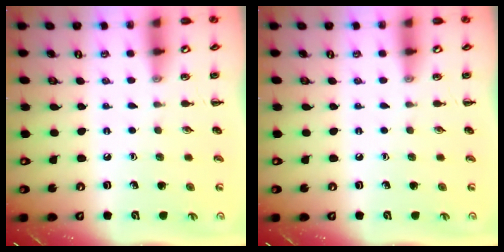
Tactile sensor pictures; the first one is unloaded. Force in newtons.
{"total": 0.0}